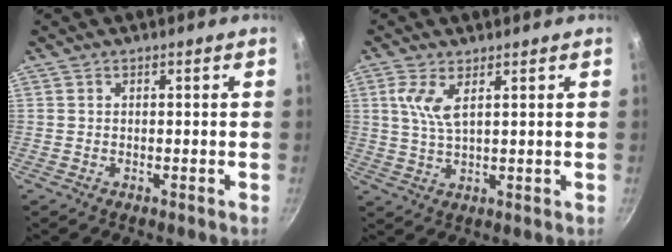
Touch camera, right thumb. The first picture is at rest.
{"total": 5.2, "force": [2.2, 1.8, 4.4], "torque": [-0.092, -0.012, 0.045]}